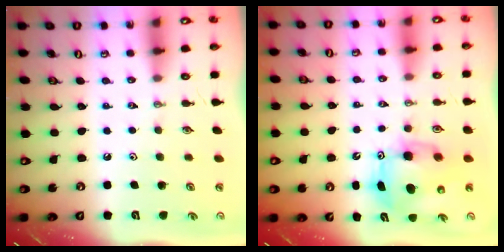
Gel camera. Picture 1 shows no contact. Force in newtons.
{"total": 9.5, "press": 9.3, "slide": 2.1}